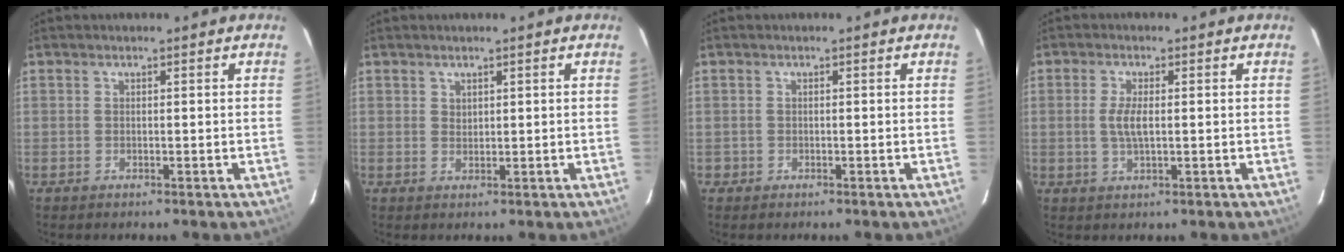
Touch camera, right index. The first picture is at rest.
{"total": 1.0, "force": [0.8, 0.7, 0.2], "torque": [-0.001, 0.002, 0.014]}
{"total": 1.0, "force": [-0.4, 0.9, -0.1], "torque": [0.000, 0.003, -0.006]}
{"total": 3.7, "force": [0.0, 1.1, 3.5], "torque": [-0.069, -0.002, 0.001]}